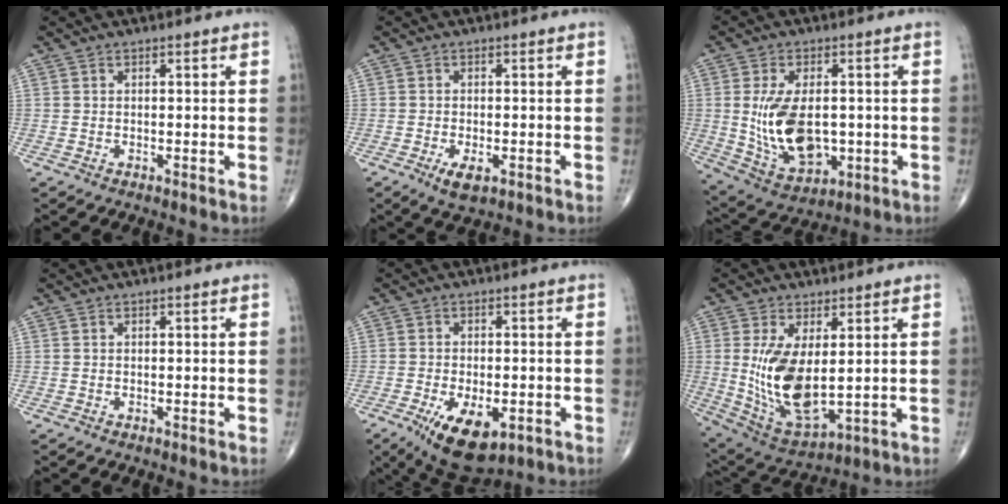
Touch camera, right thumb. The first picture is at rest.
{"total": 2.1, "force": [-0.7, 1.0, 1.7], "torque": [-0.030, -0.004, -0.010]}
{"total": 14.1, "force": [-0.5, 8.2, 11.4], "torque": [-0.197, -0.010, 0.013]}
{"total": 0.0}
{"total": 11.3, "force": [-4.9, 5.5, 8.5], "torque": [-0.135, -0.002, -0.065]}
{"total": 13.8, "force": [1.1, 6.4, 12.2], "torque": [-0.229, -0.024, 0.043]}